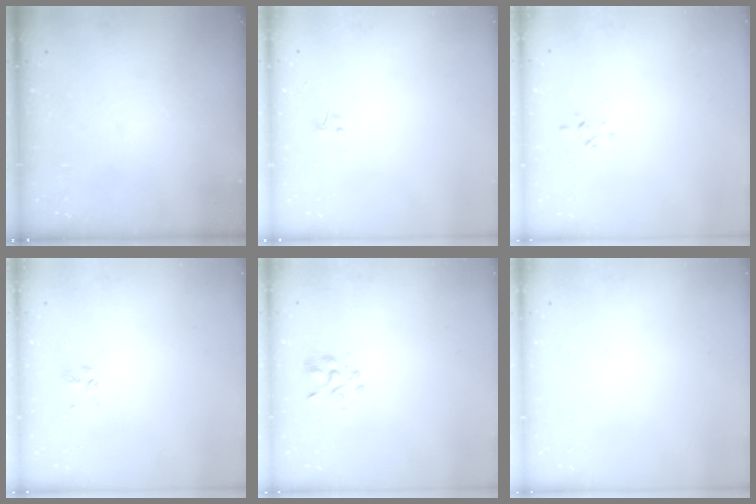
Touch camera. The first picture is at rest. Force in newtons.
{"total": 0.6, "press": 0.6, "slide": 0.2}
{"total": 0.6, "press": 0.3, "slide": 0.5}
{"total": 2.5, "press": 2.3, "slide": 0.9}
{"total": 2.4, "press": 2.1, "slide": 1.2}
{"total": 1.9, "press": 1.9, "slide": 0.2}